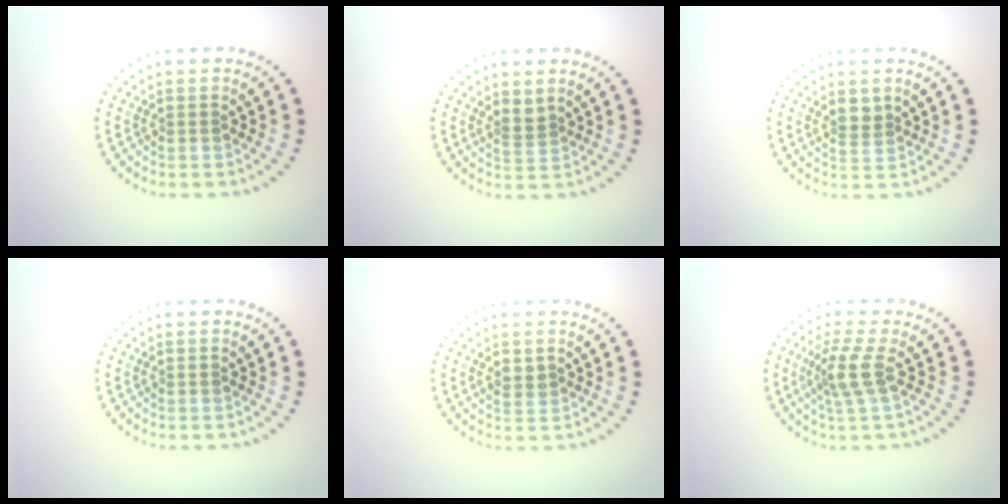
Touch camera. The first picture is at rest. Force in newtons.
{"total": 1.4, "press": 0.9, "slide": 1.1}
{"total": 1.9, "press": 1.6, "slide": 0.9}
{"total": 0.0}
{"total": 1.1, "press": 1.0, "slide": 0.3}
{"total": 2.8, "press": 2.2, "slide": 1.8}